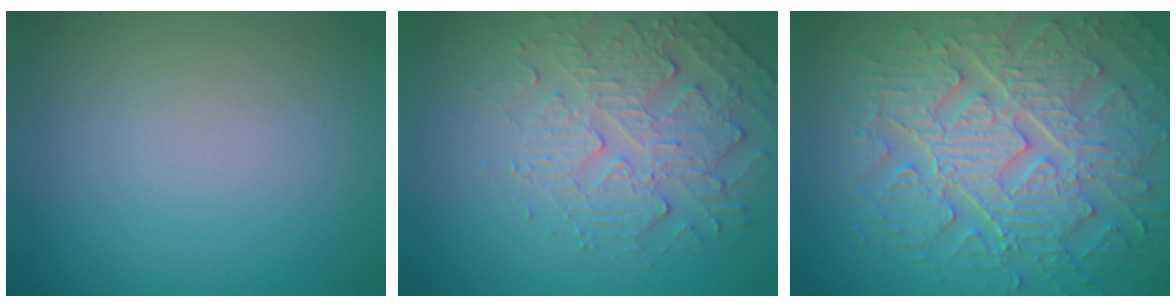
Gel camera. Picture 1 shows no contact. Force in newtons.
{"total": 4.8, "press": 3.5, "slide": 3.3}
{"total": 9.2, "press": 6.8, "slide": 6.2}